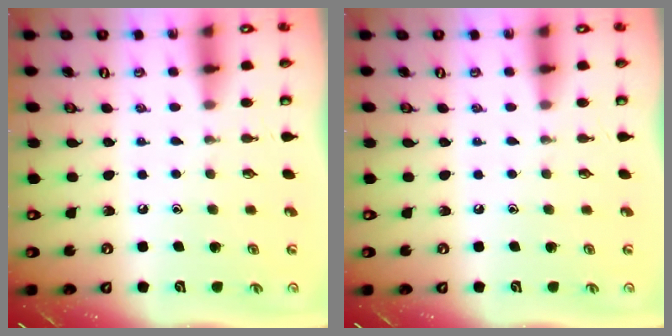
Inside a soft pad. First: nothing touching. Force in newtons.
{"total": 0.0}